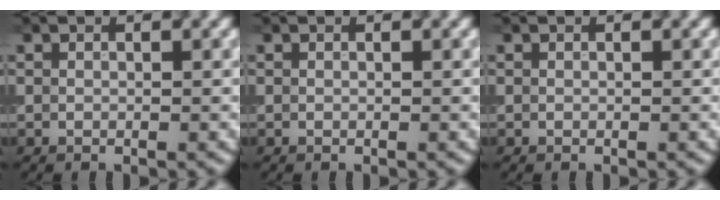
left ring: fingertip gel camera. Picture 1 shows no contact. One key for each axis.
{"total": 0.0}
{"total": 0.0}